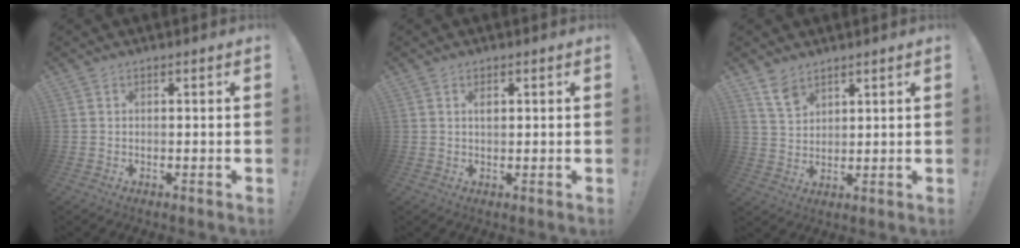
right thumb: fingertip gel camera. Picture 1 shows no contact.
{"total": 1.4, "force": [0.5, 0.8, 1.1], "torque": [-0.009, -0.002, 0.006]}
{"total": 6.8, "force": [5.0, 3.7, 2.7], "torque": [-0.045, -0.028, 0.096]}